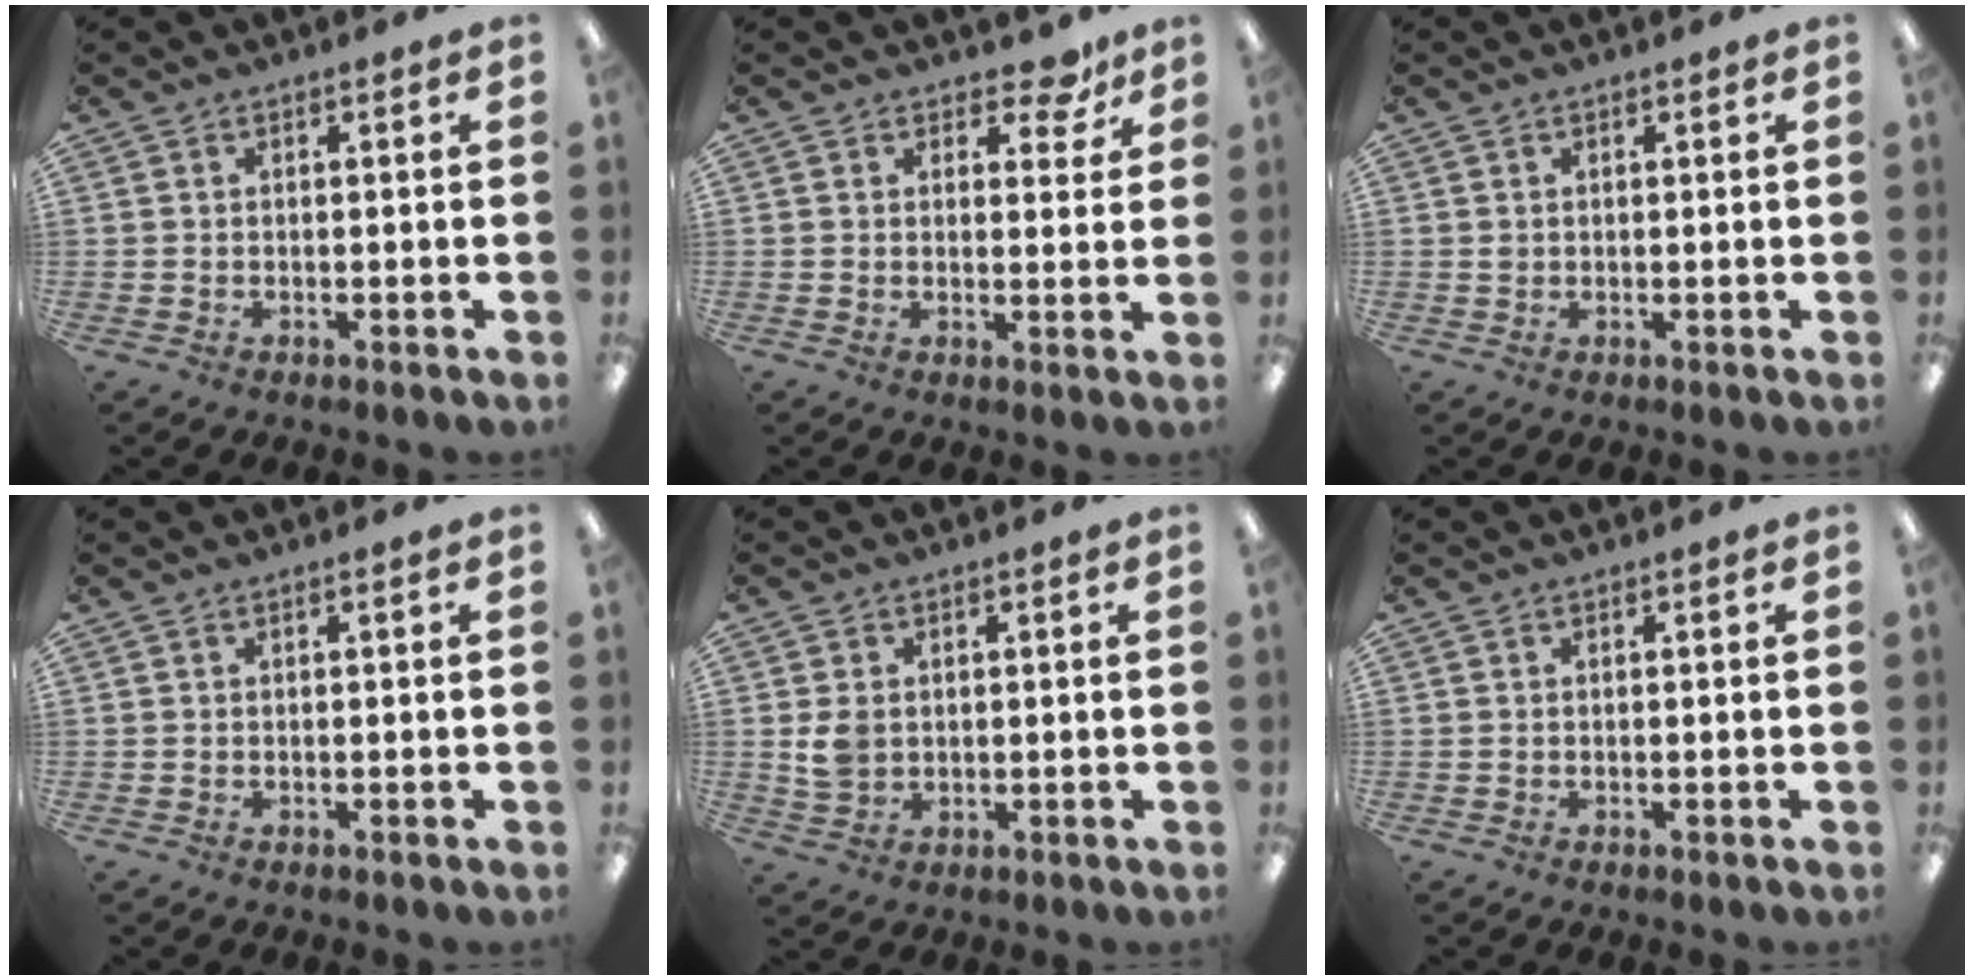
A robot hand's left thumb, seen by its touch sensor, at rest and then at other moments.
{"total": 5.6, "force": [4.2, 2.9, 2.3], "torque": [-0.016, -0.026, 0.070]}
{"total": 0.9, "force": [0.4, 0.8, 0.1], "torque": [-0.003, 0.004, 0.007]}
{"total": 0.0}
{"total": 5.0, "force": [0.7, 4.0, 2.8], "torque": [-0.053, 0.002, 0.014]}
{"total": 0.0}